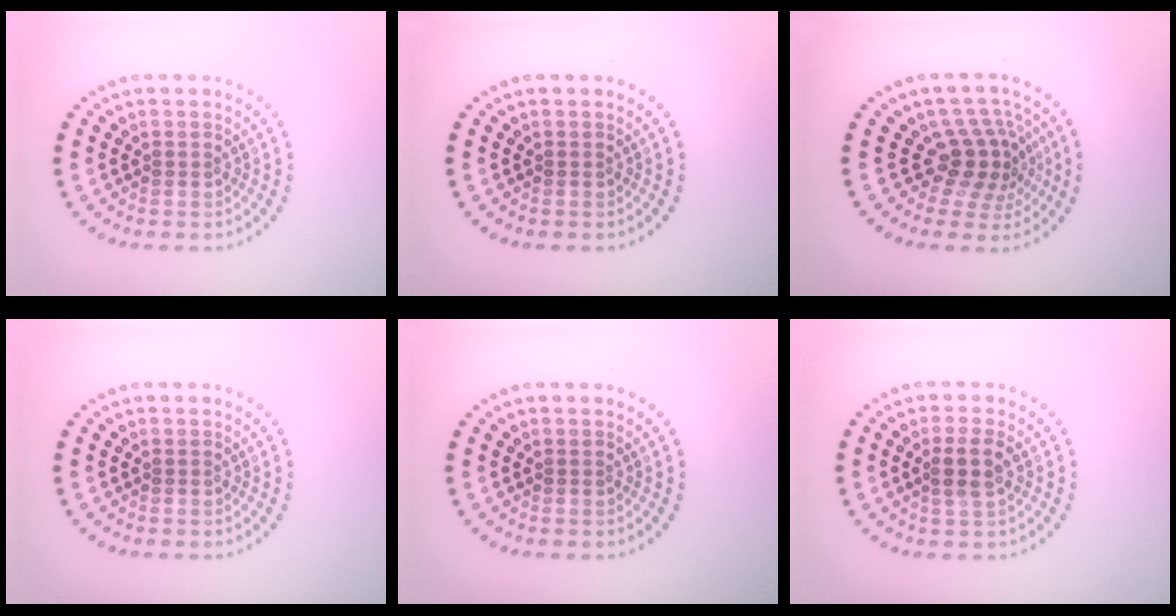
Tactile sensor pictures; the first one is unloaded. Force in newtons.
{"total": 0.0}
{"total": 3.9, "press": 2.9, "slide": 2.7}
{"total": 0.0}
{"total": 0.0}
{"total": 2.4, "press": 2.2, "slide": 1.0}